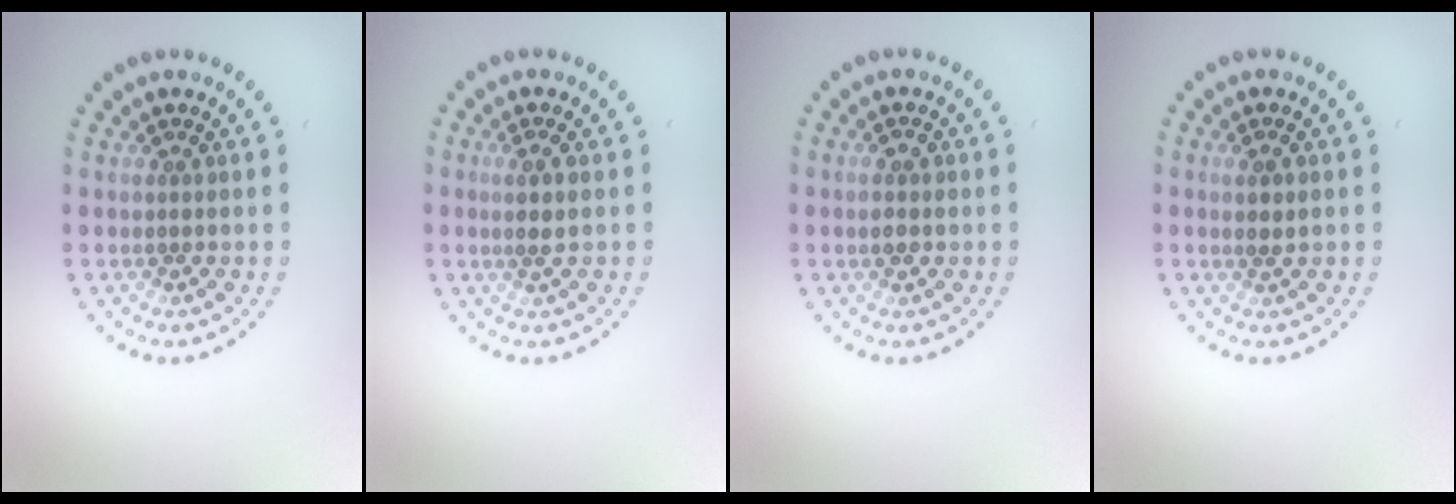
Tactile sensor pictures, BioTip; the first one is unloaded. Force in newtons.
{"total": 1.3, "press": 1.1, "slide": 0.7}
{"total": 1.3, "press": 1.3, "slide": 0.3}
{"total": 1.1, "press": 0.9, "slide": 0.7}